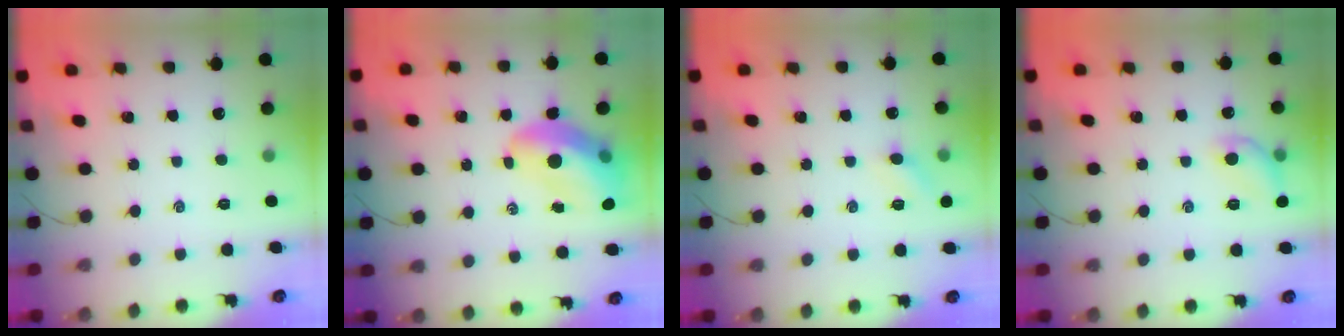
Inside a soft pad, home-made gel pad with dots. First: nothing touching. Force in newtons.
{"total": 13.3, "press": 12.8, "slide": 3.7}
{"total": 5.5, "press": 5.2, "slide": 1.7}
{"total": 8.2, "press": 8.2, "slide": 0.8}